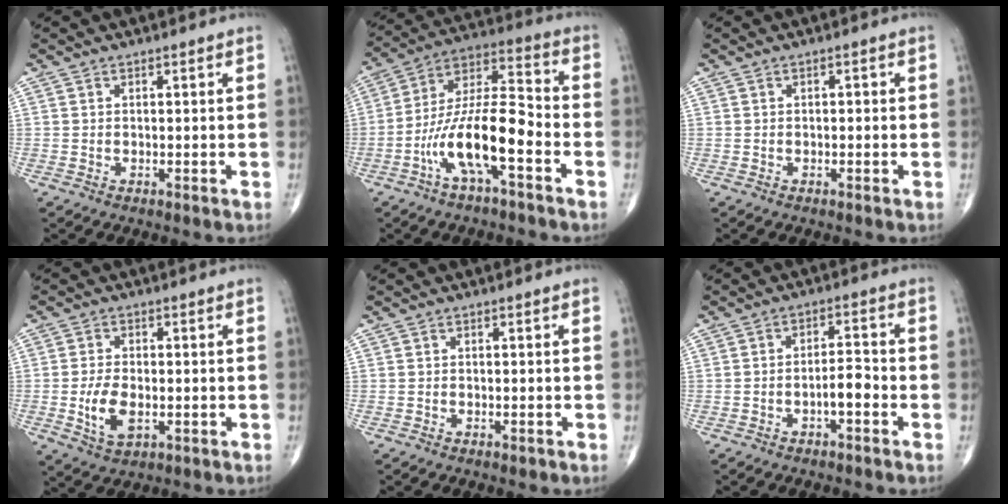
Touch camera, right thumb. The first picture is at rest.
{"total": 15.2, "force": [-6.0, 4.5, 13.2], "torque": [-0.250, 0.062, -0.111]}
{"total": 0.6, "force": [-0.1, 0.4, 0.4], "torque": [0.000, 0.000, -0.005]}
{"total": 7.1, "force": [-1.3, 3.9, 5.8], "torque": [-0.109, -0.003, -0.019]}
{"total": 0.7, "force": [-0.4, 0.3, 0.4], "torque": [-0.007, -0.001, -0.005]}
{"total": 4.4, "force": [-1.8, 1.6, 3.6], "torque": [-0.053, 0.026, -0.032]}